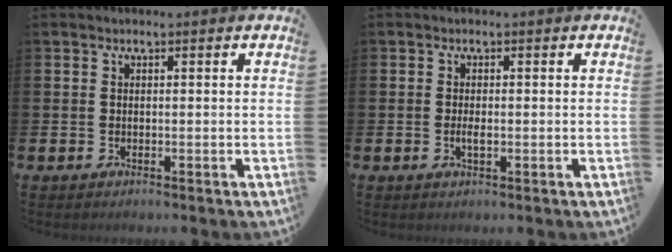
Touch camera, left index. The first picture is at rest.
{"total": 1.4, "force": [-0.2, 0.5, 1.3], "torque": [-0.028, 0.002, -0.003]}